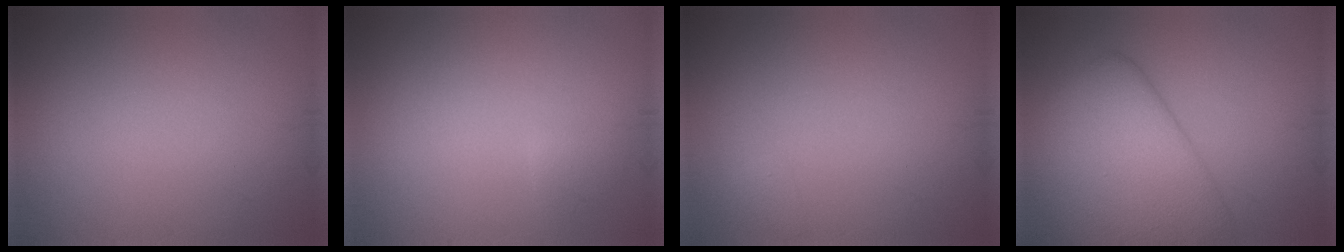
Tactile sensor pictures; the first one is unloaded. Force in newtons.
{"total": 0.8, "press": 0.8, "slide": 0.1}
{"total": 0.6, "press": 0.6, "slide": 0.0}
{"total": 7.8, "press": 7.8, "slide": 0.5}